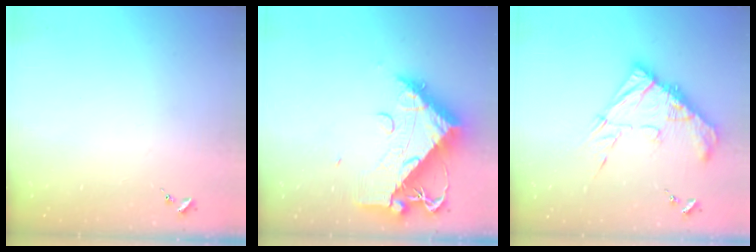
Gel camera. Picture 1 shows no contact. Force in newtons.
{"total": 14.6, "press": 14.5, "slide": 1.5}
{"total": 15.6, "press": 15.5, "slide": 1.4}